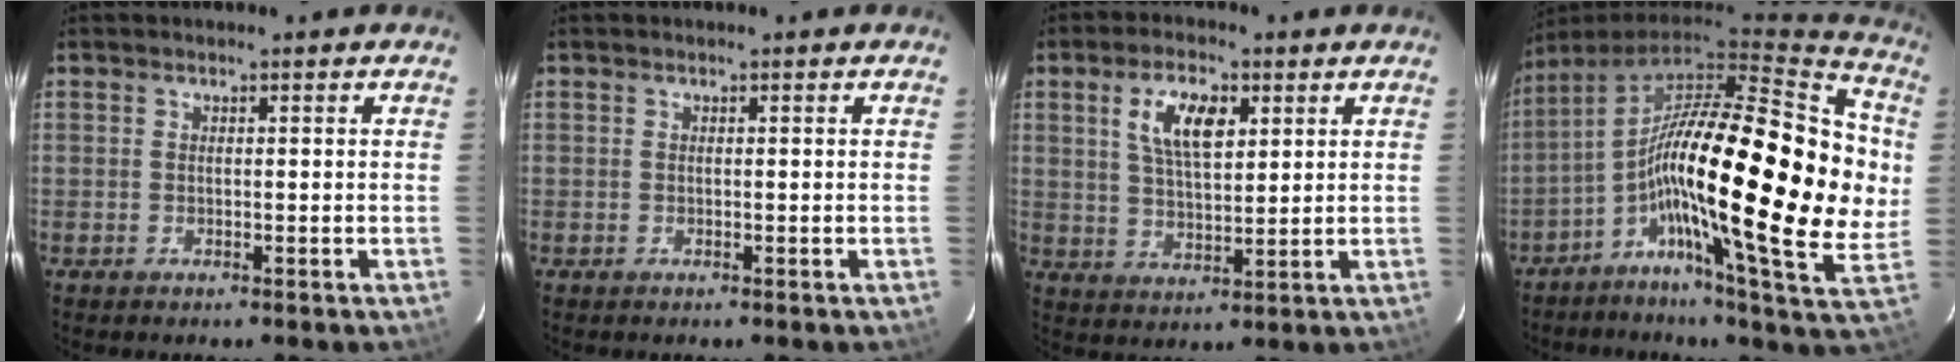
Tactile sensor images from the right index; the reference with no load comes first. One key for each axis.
{"total": 0.0}
{"total": 8.6, "fx": 3.4, "fy": 3.8, "fz": 6.9, "tx": -0.132, "ty": 0.011, "tz": 0.065}
{"total": 30.4, "fx": 1.8, "fy": 7.0, "fz": 29.5, "tx": -0.448, "ty": 0.002, "tz": 0.008}